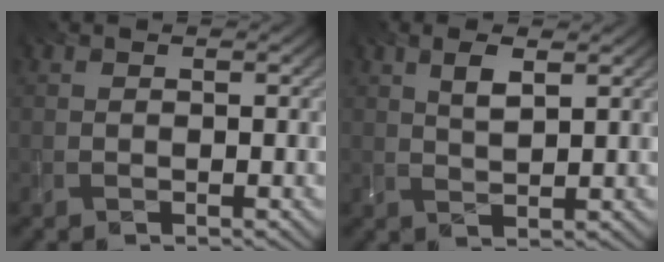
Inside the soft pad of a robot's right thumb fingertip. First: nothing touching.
{"total": 3.1, "force": [1.6, 0.9, 2.5], "torque": [-0.057, -0.001, 0.034]}